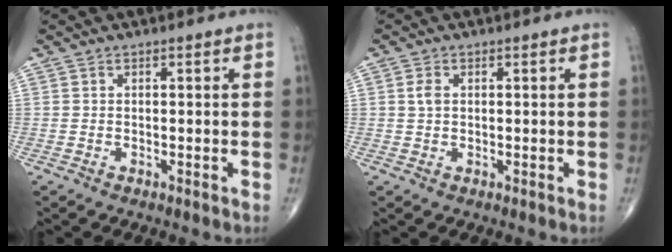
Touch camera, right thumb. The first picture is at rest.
{"total": 1.9, "force": [0.4, 1.3, 1.3], "torque": [-0.026, 0.002, 0.007]}